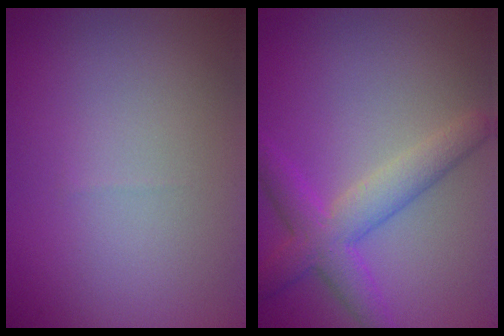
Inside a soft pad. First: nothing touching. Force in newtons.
{"total": 4.5, "press": 4.5, "slide": 0.1}